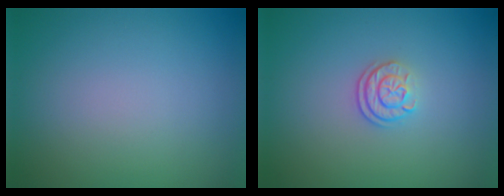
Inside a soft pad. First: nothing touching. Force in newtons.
{"total": 2.2, "press": 1.7, "slide": 1.4}